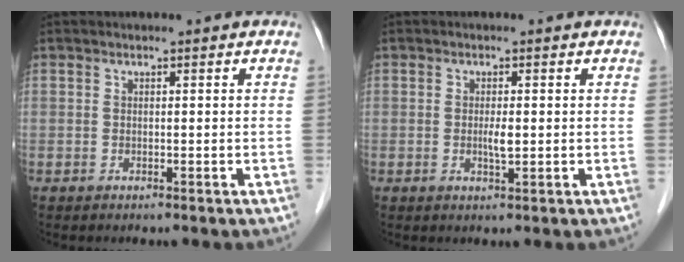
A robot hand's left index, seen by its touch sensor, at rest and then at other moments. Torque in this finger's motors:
{"motor_torque": [0.34, 0.26, 0.05, 0.02]}